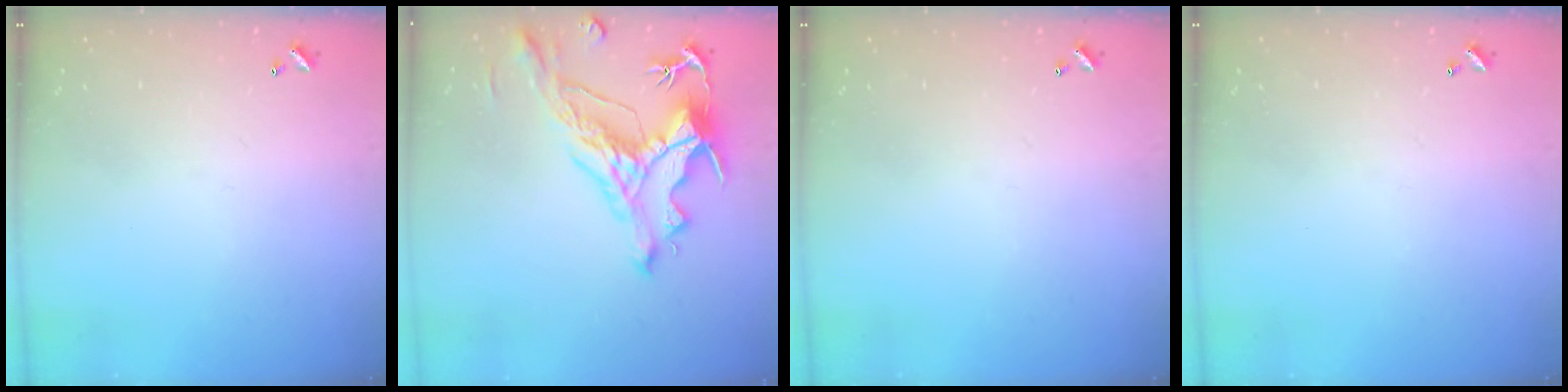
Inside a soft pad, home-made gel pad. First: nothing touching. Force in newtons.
{"total": 7.8, "press": 7.6, "slide": 1.8}
{"total": 0.0}
{"total": 0.0}